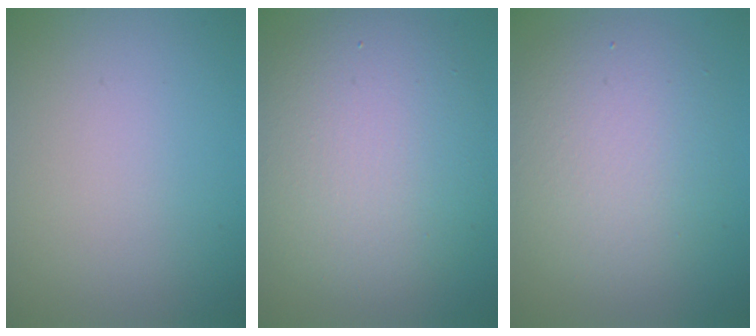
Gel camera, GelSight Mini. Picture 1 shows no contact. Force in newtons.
{"total": 8.5, "press": 8.5, "slide": 0.3}
{"total": 5.9, "press": 5.9, "slide": 0.2}